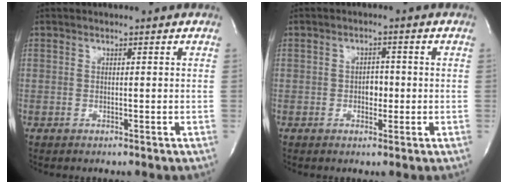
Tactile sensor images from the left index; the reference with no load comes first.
{"total": 2.3, "force": [-0.4, 1.5, 1.7], "torque": [-0.021, 0.005, -0.005]}